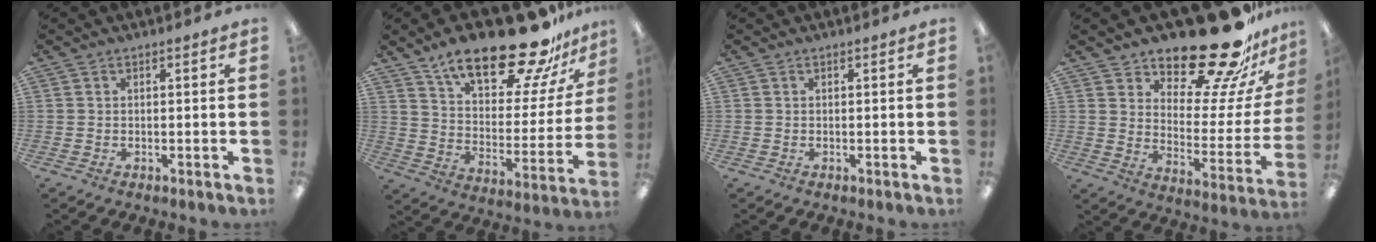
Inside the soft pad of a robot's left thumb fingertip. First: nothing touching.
{"total": 24.3, "force": [18.0, 8.2, 14.2], "torque": [-0.221, -0.114, 0.301]}
{"total": 0.0}
{"total": 24.5, "force": [19.9, 7.6, 12.0], "torque": [-0.154, -0.147, 0.326]}